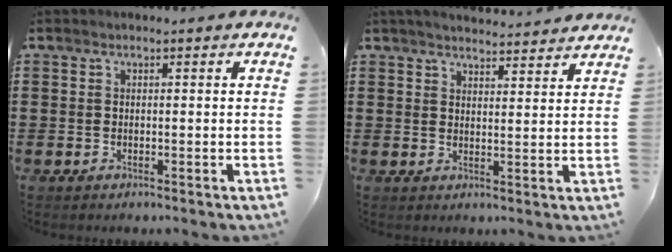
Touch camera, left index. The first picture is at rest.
{"total": 3.2, "force": [3.2, -0.1, 0.5], "torque": [-0.019, -0.016, 0.056]}